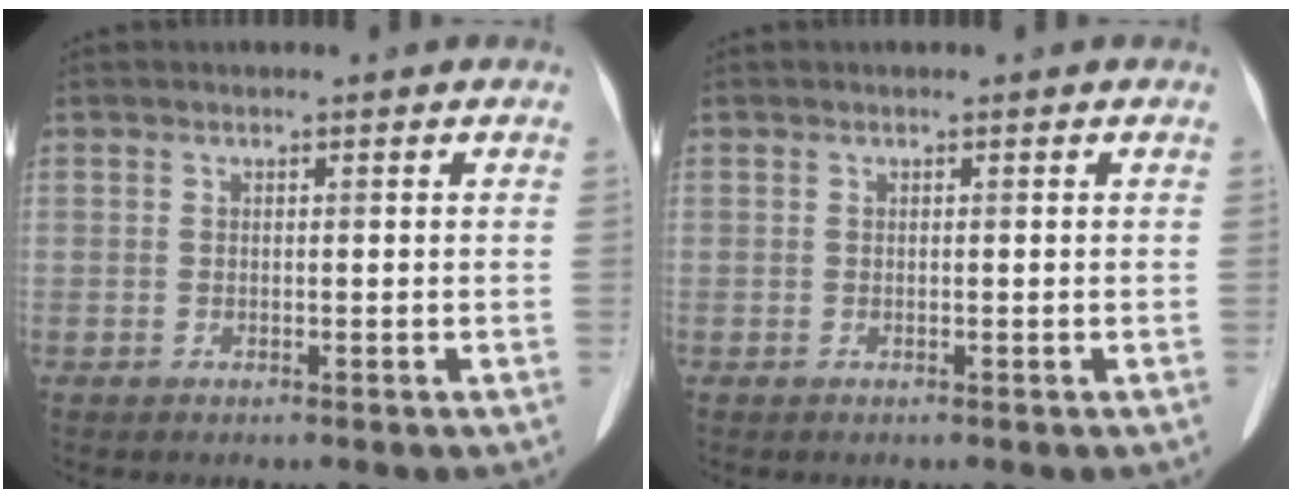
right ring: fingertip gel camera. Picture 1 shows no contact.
{"total": 0.0}